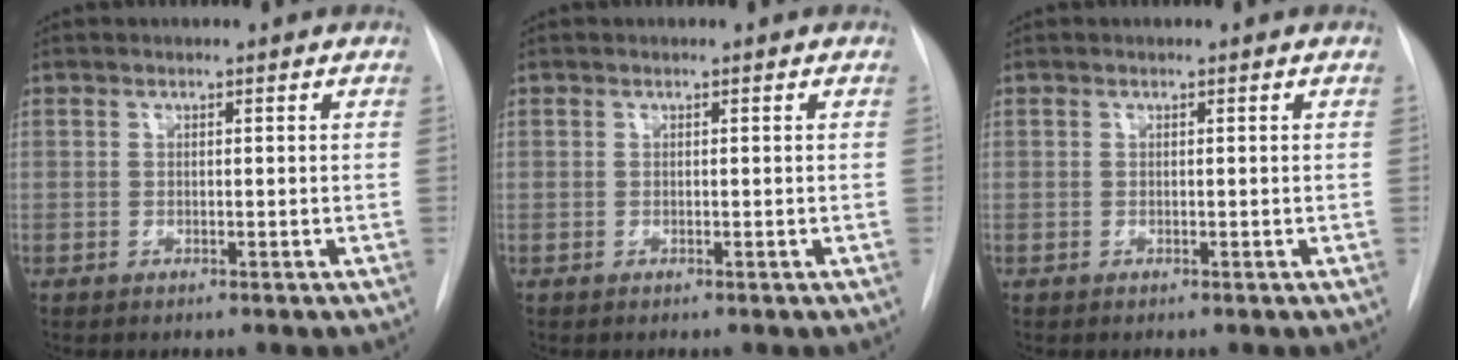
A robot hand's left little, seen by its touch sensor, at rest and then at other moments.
{"total": 0.0}
{"total": 0.0}